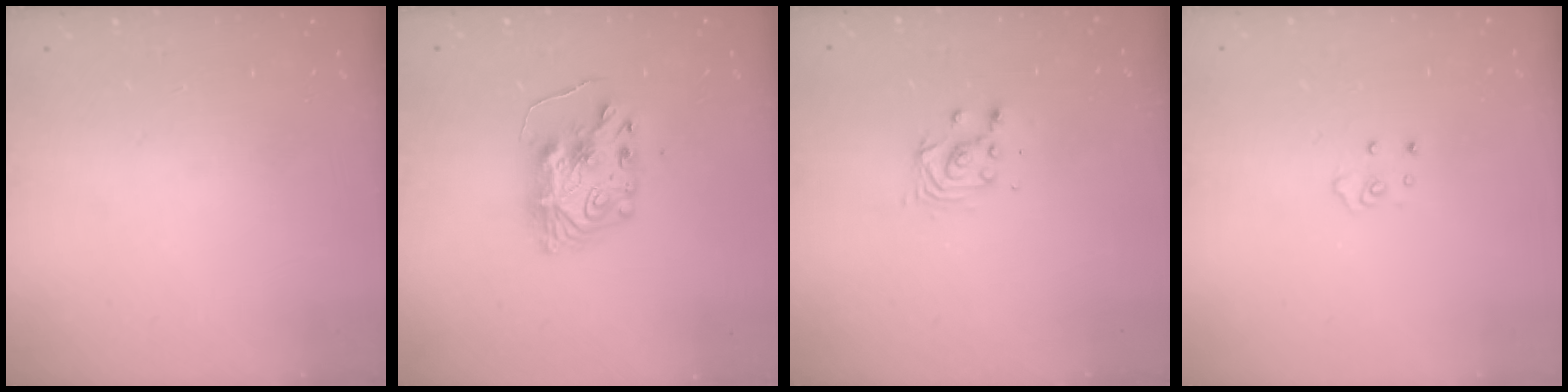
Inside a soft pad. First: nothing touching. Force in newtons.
{"total": 9.1, "press": 9.0, "slide": 0.9}
{"total": 3.8, "press": 3.8, "slide": 0.3}
{"total": 3.8, "press": 3.8, "slide": 0.3}